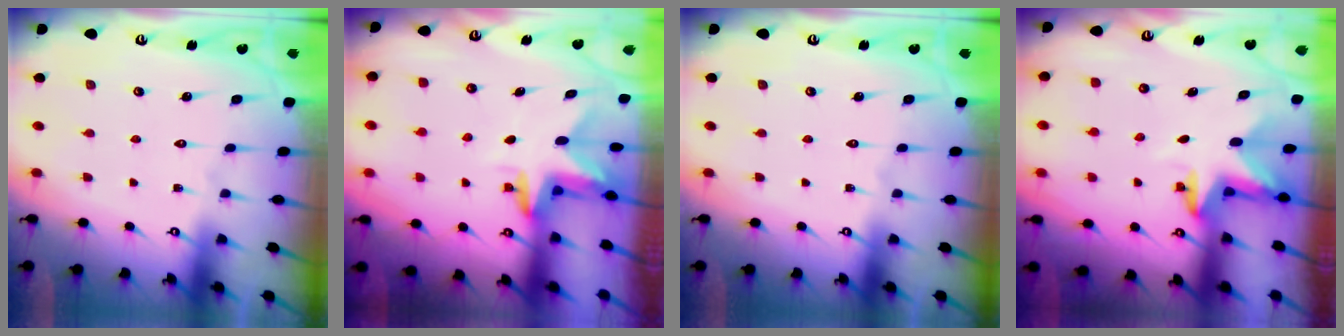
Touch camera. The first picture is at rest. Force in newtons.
{"total": 3.0, "press": 3.0, "slide": 0.2}
{"total": 0.0}
{"total": 2.9, "press": 2.9, "slide": 0.1}